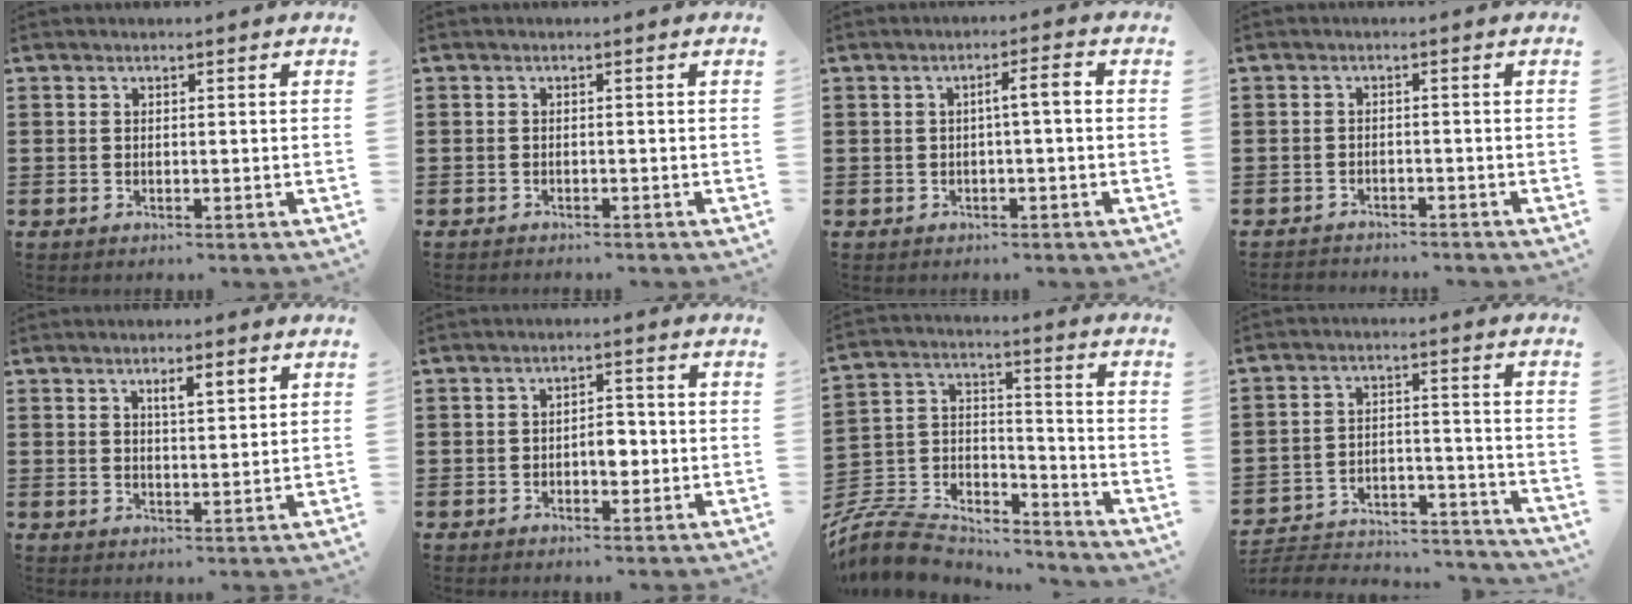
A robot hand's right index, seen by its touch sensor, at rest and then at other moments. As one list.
[{"total": 0.8, "force": [-0.8, 0.0, 0.0], "torque": [-0.002, -0.001, -0.017]}, {"total": 2.7, "force": [-0.4, 0.1, 2.7], "torque": [-0.047, 0.000, -0.010]}, {"total": 1.7, "force": [-1.6, 0.2, 0.0], "torque": [-0.005, 0.000, -0.036]}, {"total": 3.0, "force": [1.4, 0.6, 2.6], "torque": [-0.045, 0.001, 0.020]}, {"total": 3.2, "force": [-0.7, 1.7, 2.6], "torque": [-0.040, 0.000, -0.015]}, {"total": 9.3, "force": [-8.5, 2.8, 2.2], "torque": [-0.070, 0.009, -0.173]}, {"total": 4.2, "force": [-4.0, 0.9, 1.0], "torque": [-0.022, 0.000, -0.083]}]